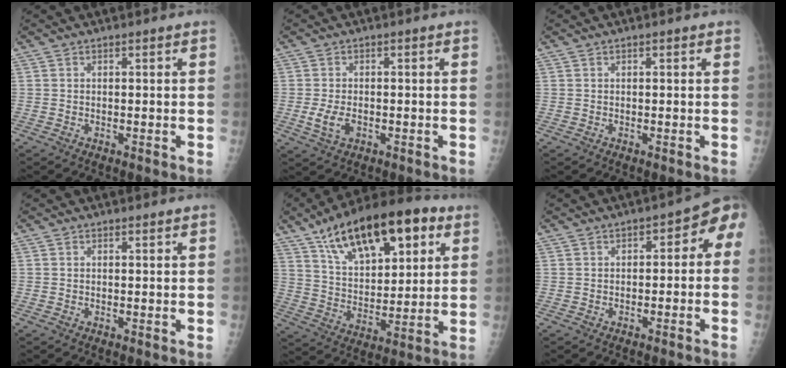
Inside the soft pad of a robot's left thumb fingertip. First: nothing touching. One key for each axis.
{"total": 4.0, "fx": -1.3, "fy": 2.4, "fz": 3.0, "tx": -0.061, "ty": 0.002, "tz": -0.020}
{"total": 0.8, "fx": 0.3, "fy": 0.3, "fz": 0.7, "tx": -0.010, "ty": 0.003, "tz": 0.002}
{"total": 0.0}
{"total": 22.4, "fx": 11.5, "fy": 10.3, "fz": 16.3, "tx": -0.230, "ty": -0.021, "tz": 0.194}
{"total": 5.6, "fx": -1.7, "fy": 3.3, "fz": 4.2, "tx": -0.028, "ty": 0.041, "tz": -0.031}